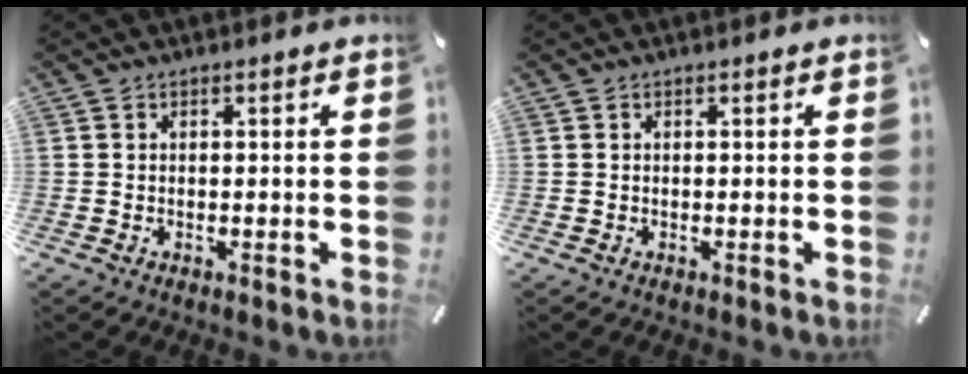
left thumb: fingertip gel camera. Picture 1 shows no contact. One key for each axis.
{"total": 0.0}